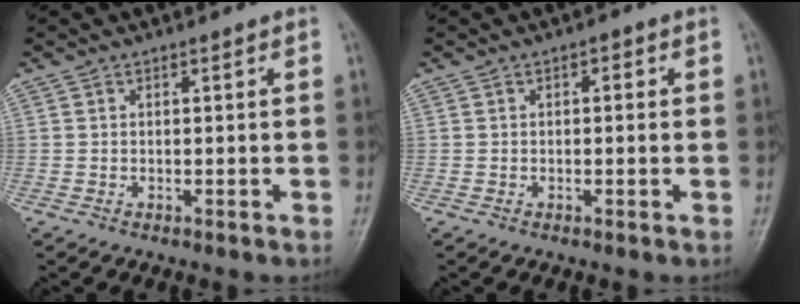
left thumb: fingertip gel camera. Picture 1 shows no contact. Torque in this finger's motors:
{"motor_torque": [0.03, 0.23, -0.21, 0.04, 0.04]}